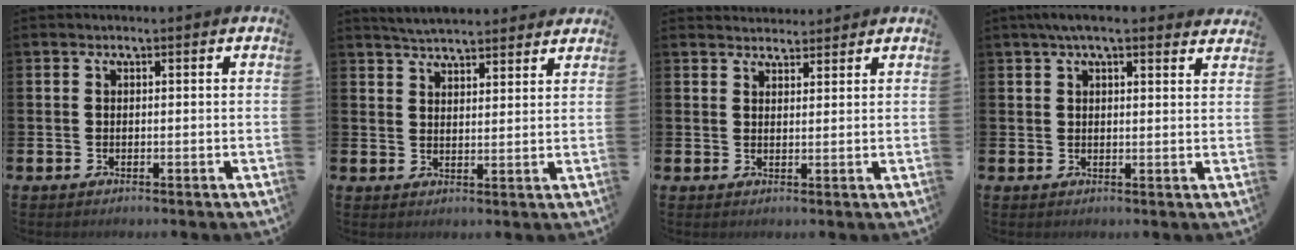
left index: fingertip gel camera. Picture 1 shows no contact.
{"total": 4.4, "force": [4.4, 0.5, 0.5], "torque": [-0.018, -0.020, 0.079]}
{"total": 2.7, "force": [2.6, 0.7, -0.1], "torque": [0.011, -0.015, 0.045]}
{"total": 4.3, "force": [3.6, 0.9, 2.2], "torque": [-0.049, -0.007, 0.065]}